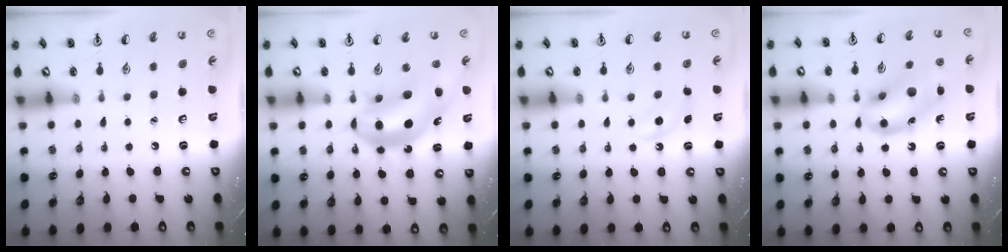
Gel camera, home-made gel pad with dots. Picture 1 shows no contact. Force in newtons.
{"total": 12.1, "press": 11.4, "slide": 3.8}
{"total": 5.6, "press": 5.3, "slide": 1.9}
{"total": 13.0, "press": 12.9, "slide": 1.9}